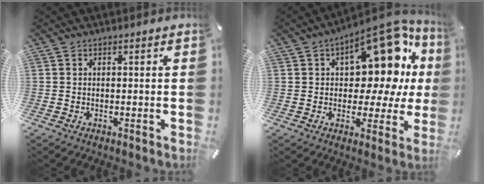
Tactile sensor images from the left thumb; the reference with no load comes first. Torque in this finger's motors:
{"motor_torque": [0.66, 0.73, 0.78, 0.40, 0.32]}